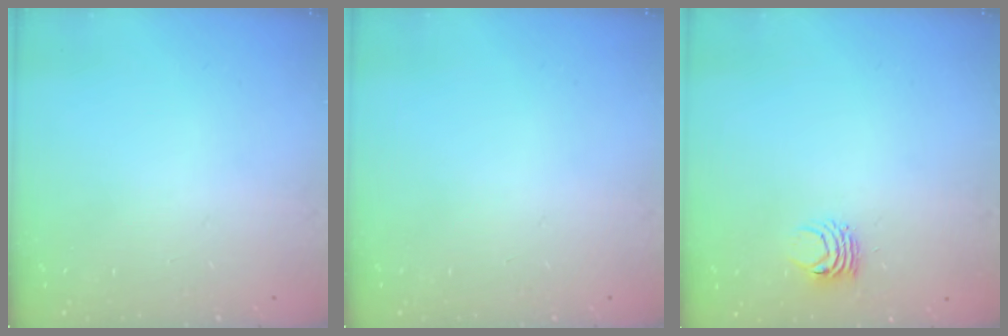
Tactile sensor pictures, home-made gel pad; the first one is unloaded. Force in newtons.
{"total": 0.0}
{"total": 4.2, "press": 4.2, "slide": 0.4}